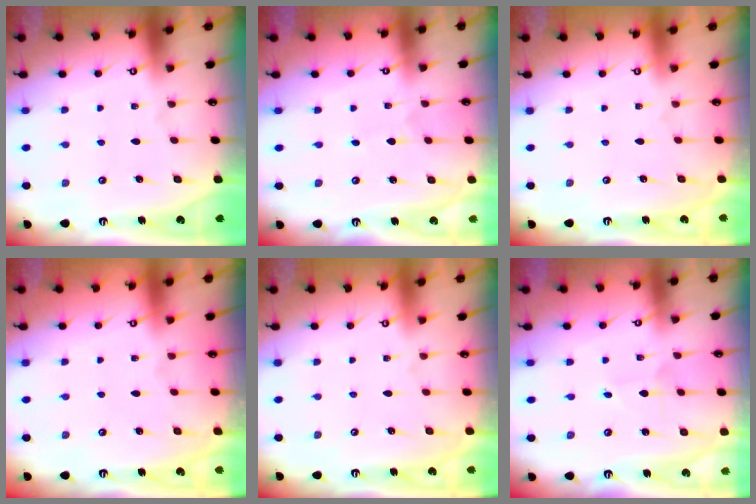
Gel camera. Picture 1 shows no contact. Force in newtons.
{"total": 0.5, "press": 0.5, "slide": 0.1}
{"total": 0.0}
{"total": 0.0}
{"total": 0.0}
{"total": 1.2, "press": 1.2, "slide": 0.1}